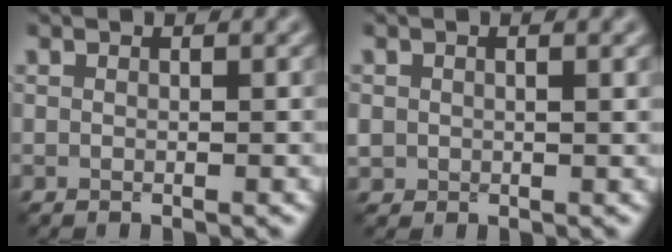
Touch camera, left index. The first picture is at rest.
{"total": 1.6, "force": [0.5, 1.3, 0.9], "torque": [-0.021, -0.005, 0.012]}